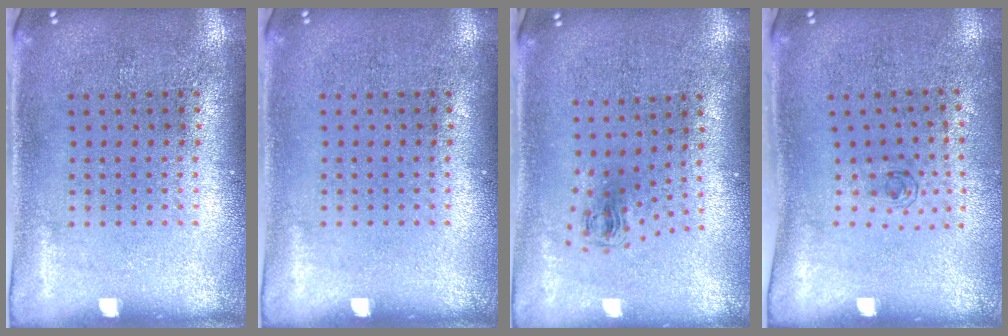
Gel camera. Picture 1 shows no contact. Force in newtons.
{"total": 0.0}
{"total": 0.8, "press": 0.4, "slide": 0.7}
{"total": 0.5, "press": 0.3, "slide": 0.5}